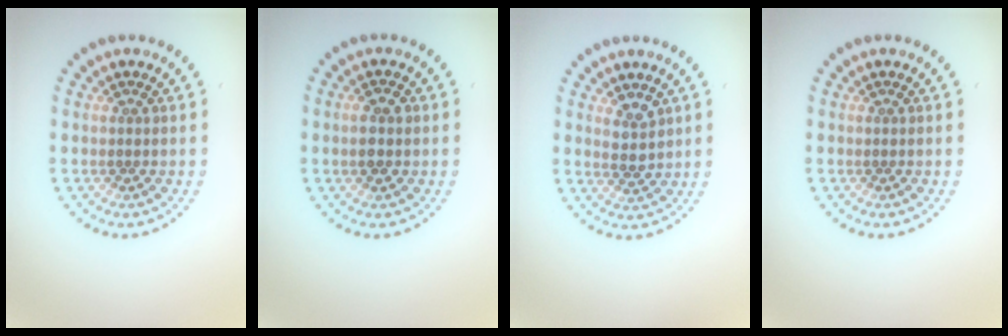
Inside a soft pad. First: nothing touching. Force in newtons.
{"total": 1.8, "press": 1.8, "slide": 0.1}
{"total": 2.4, "press": 2.2, "slide": 0.8}
{"total": 0.0}